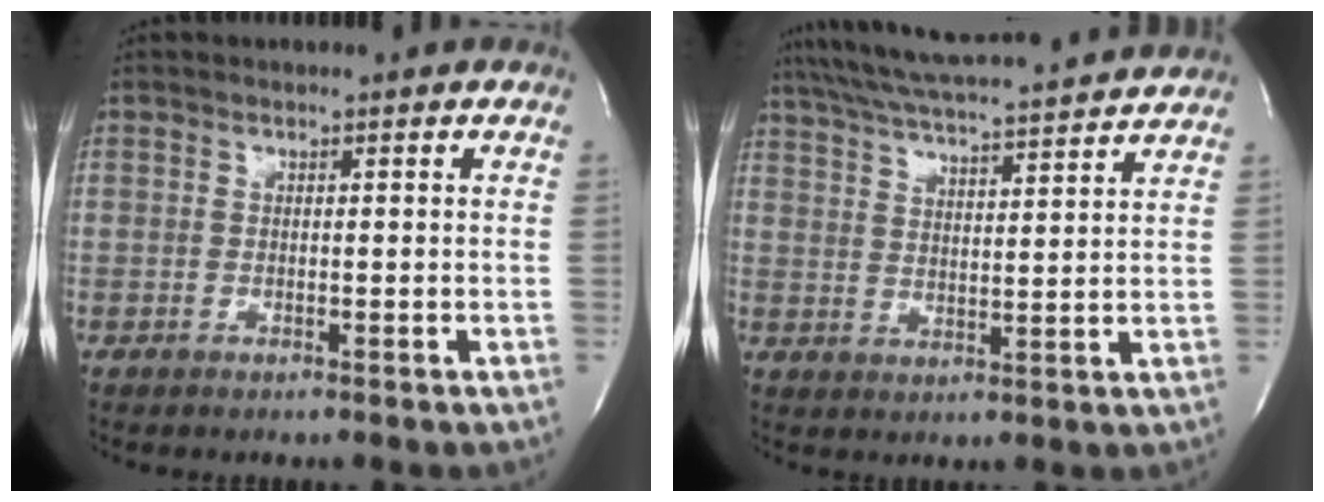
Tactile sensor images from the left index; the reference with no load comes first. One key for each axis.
{"total": 16.9, "fx": 15.3, "fy": 0.3, "fz": 7.2, "tx": -0.133, "ty": 0.018, "tz": 0.220}